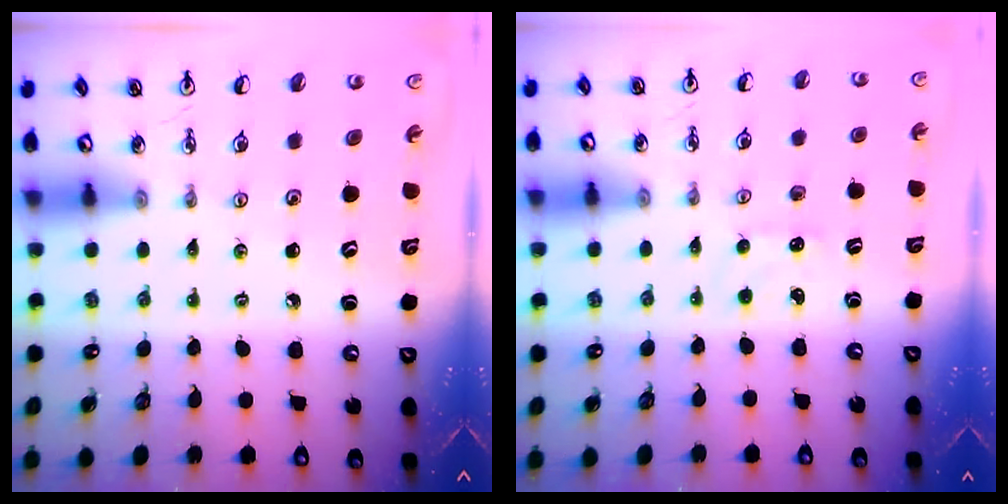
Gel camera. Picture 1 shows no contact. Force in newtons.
{"total": 2.2, "press": 2.2, "slide": 0.3}